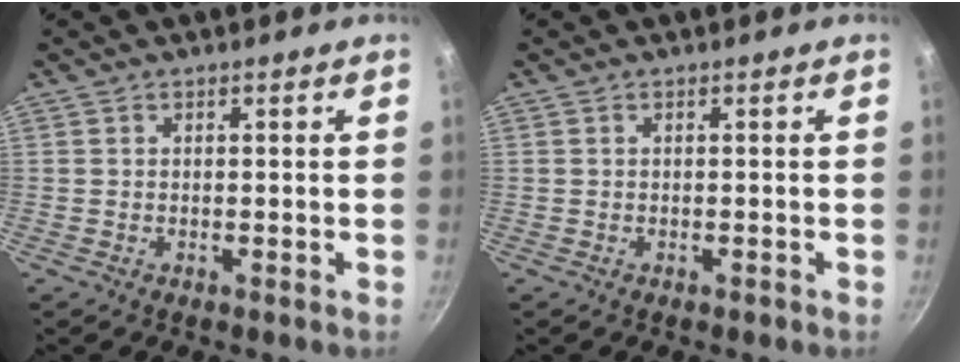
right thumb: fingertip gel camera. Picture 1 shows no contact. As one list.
[{"total": 0.0}]